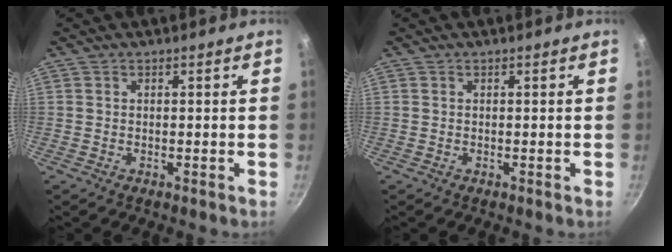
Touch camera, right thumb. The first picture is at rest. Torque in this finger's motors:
{"motor_torque": [0.01, 0.00, 0.02, -0.01, 0.00]}